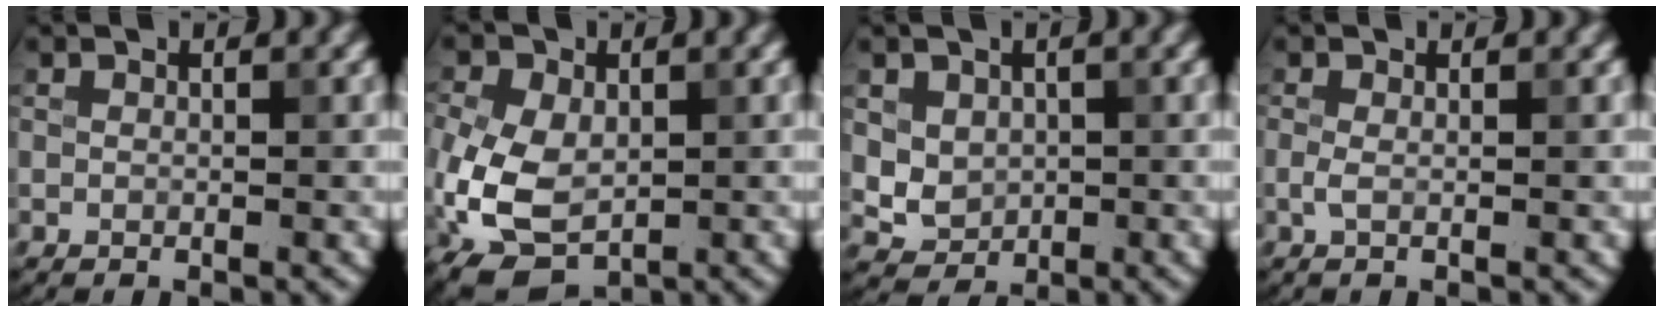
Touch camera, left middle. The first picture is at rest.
{"total": 8.1, "force": [-2.2, 5.1, 5.9], "torque": [-0.154, -0.016, -0.046]}
{"total": 2.8, "force": [0.4, 2.4, 1.4], "torque": [-0.030, -0.007, 0.014]}
{"total": 1.0, "force": [-0.1, 0.1, 1.0], "torque": [-0.023, -0.004, -0.002]}